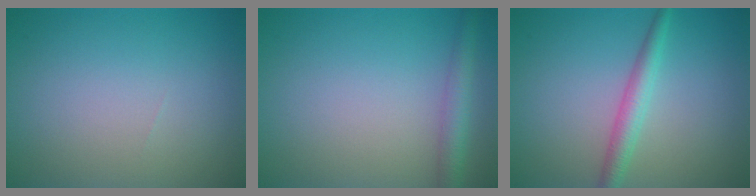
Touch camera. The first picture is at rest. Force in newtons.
{"total": 2.6, "press": 2.6, "slide": 0.1}
{"total": 2.5, "press": 2.5, "slide": 0.0}